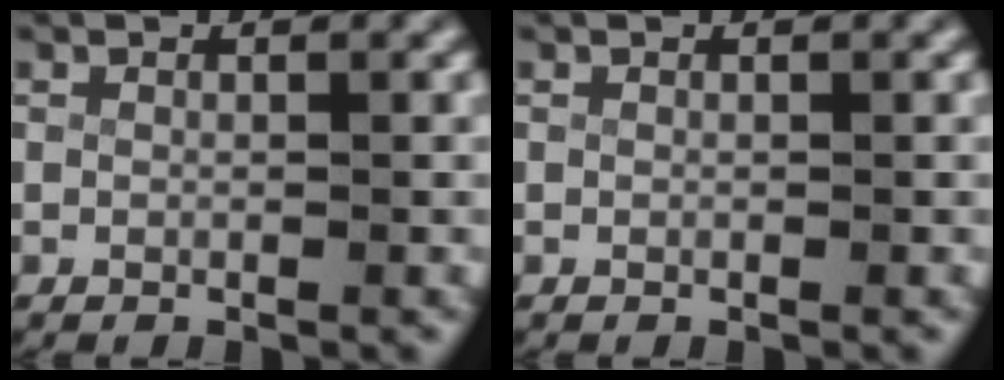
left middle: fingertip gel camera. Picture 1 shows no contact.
{"total": 0.0}